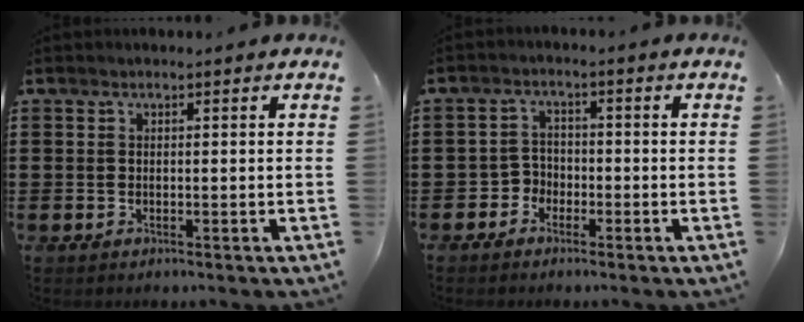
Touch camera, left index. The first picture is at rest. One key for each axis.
{"total": 2.8, "fx": -2.0, "fy": 1.9, "fz": 0.2, "tx": -0.014, "ty": 0.006, "tz": -0.045}